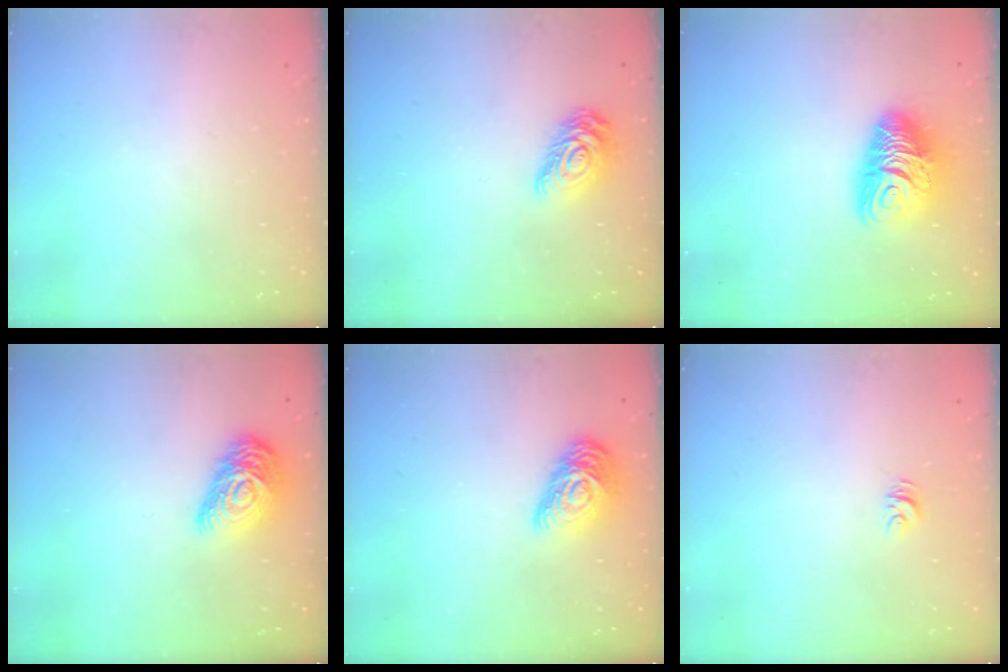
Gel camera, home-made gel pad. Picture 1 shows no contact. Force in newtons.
{"total": 11.1, "press": 11.1, "slide": 0.5}
{"total": 12.4, "press": 12.3, "slide": 1.4}
{"total": 14.2, "press": 14.1, "slide": 0.5}
{"total": 13.1, "press": 13.1, "slide": 0.6}
{"total": 3.9, "press": 3.9, "slide": 0.3}